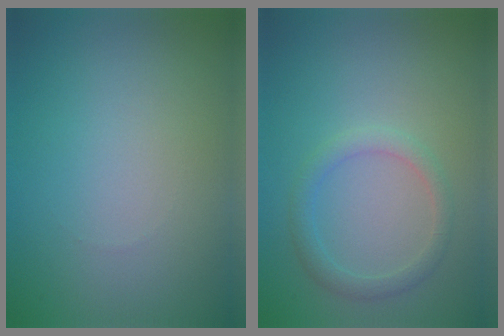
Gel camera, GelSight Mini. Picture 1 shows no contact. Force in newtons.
{"total": 1.9, "press": 1.9, "slide": 0.1}